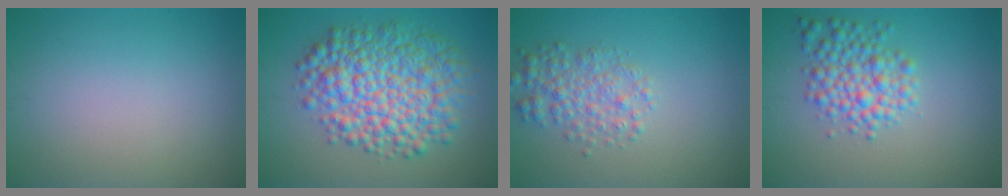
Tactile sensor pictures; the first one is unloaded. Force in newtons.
{"total": 9.3, "press": 9.3, "slide": 0.1}
{"total": 3.1, "press": 3.1, "slide": 0.1}
{"total": 4.1, "press": 4.1, "slide": 0.1}